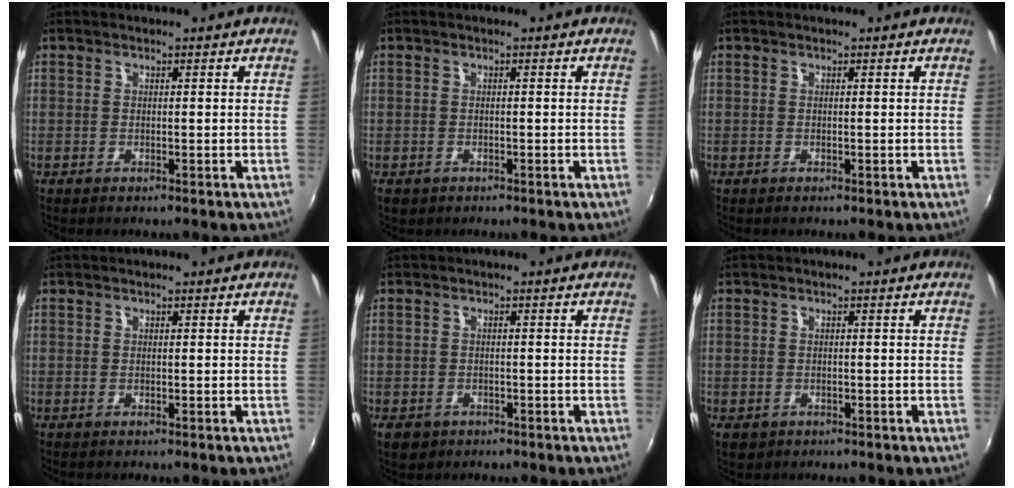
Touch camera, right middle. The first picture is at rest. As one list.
[{"total": 1.8, "force": [-0.8, 1.4, 0.8], "torque": [-0.019, -0.004, -0.011]}, {"total": 0.0}, {"total": 0.0}, {"total": 3.5, "force": [-1.8, 2.6, 1.5], "torque": [-0.034, -0.007, -0.023]}, {"total": 2.3, "force": [-0.9, 1.8, 1.1], "torque": [-0.024, -0.005, -0.011]}]